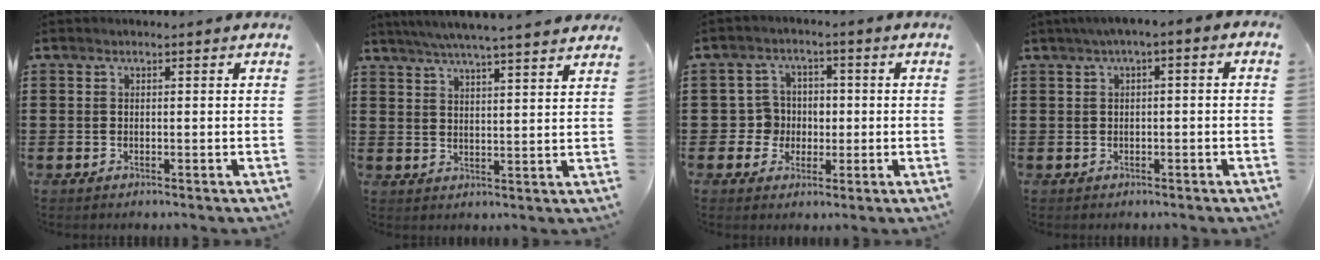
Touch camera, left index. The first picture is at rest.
{"total": 5.3, "force": [4.8, -0.6, 2.0], "torque": [-0.053, -0.021, 0.085]}
{"total": 4.7, "force": [-0.4, 4.6, 1.0], "torque": [-0.040, 0.013, -0.009]}
{"total": 2.1, "force": [-1.0, 0.4, 1.7], "torque": [-0.029, 0.004, -0.021]}